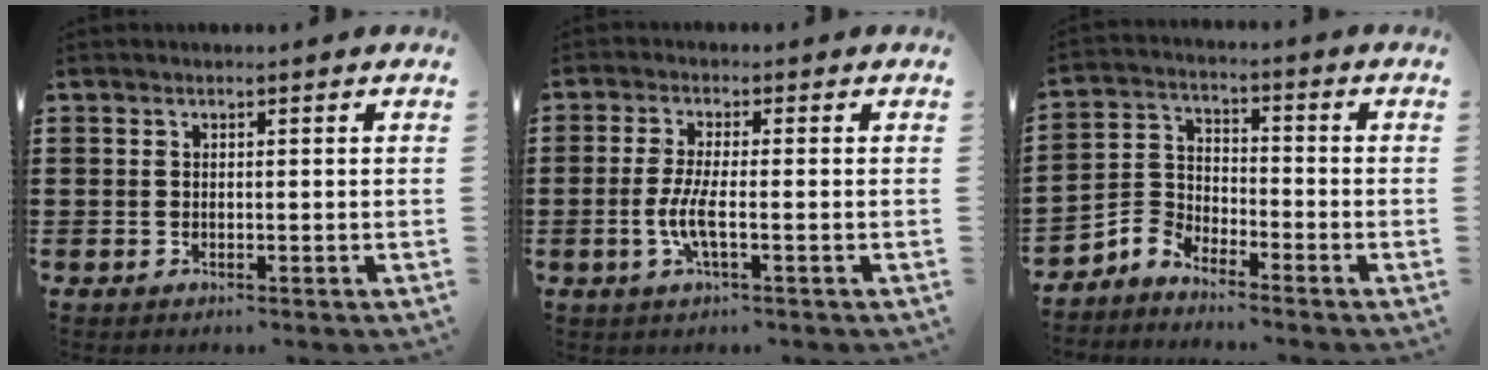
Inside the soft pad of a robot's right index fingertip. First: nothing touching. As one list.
[{"total": 4.8, "force": [-1.3, 0.8, 4.5], "torque": [-0.107, -0.010, -0.034]}, {"total": 4.2, "force": [-4.0, 1.4, 0.5], "torque": [-0.031, -0.001, -0.087]}]